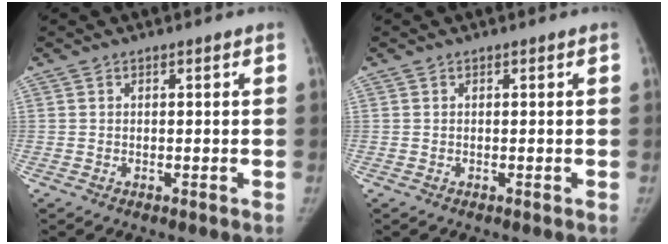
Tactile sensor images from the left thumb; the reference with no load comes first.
{"total": 0.0}